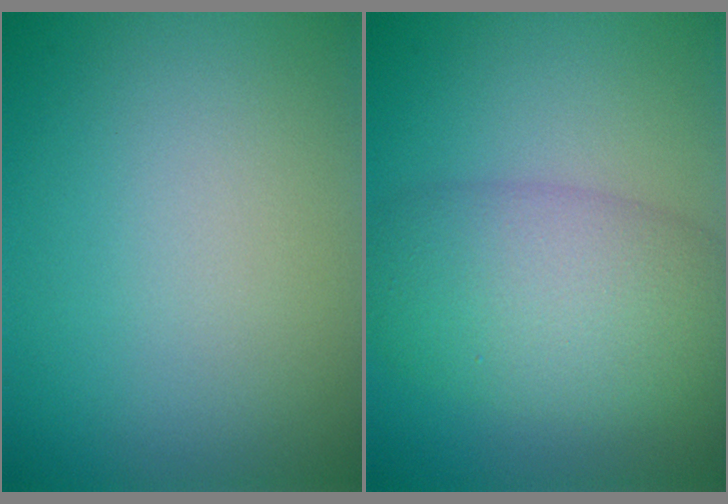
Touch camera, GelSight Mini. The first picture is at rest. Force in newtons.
{"total": 7.4, "press": 7.4, "slide": 0.2}